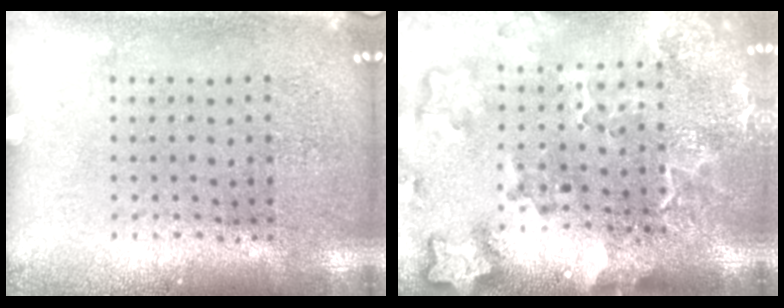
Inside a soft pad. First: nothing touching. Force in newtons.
{"total": 2.9, "press": 2.2, "slide": 1.8}